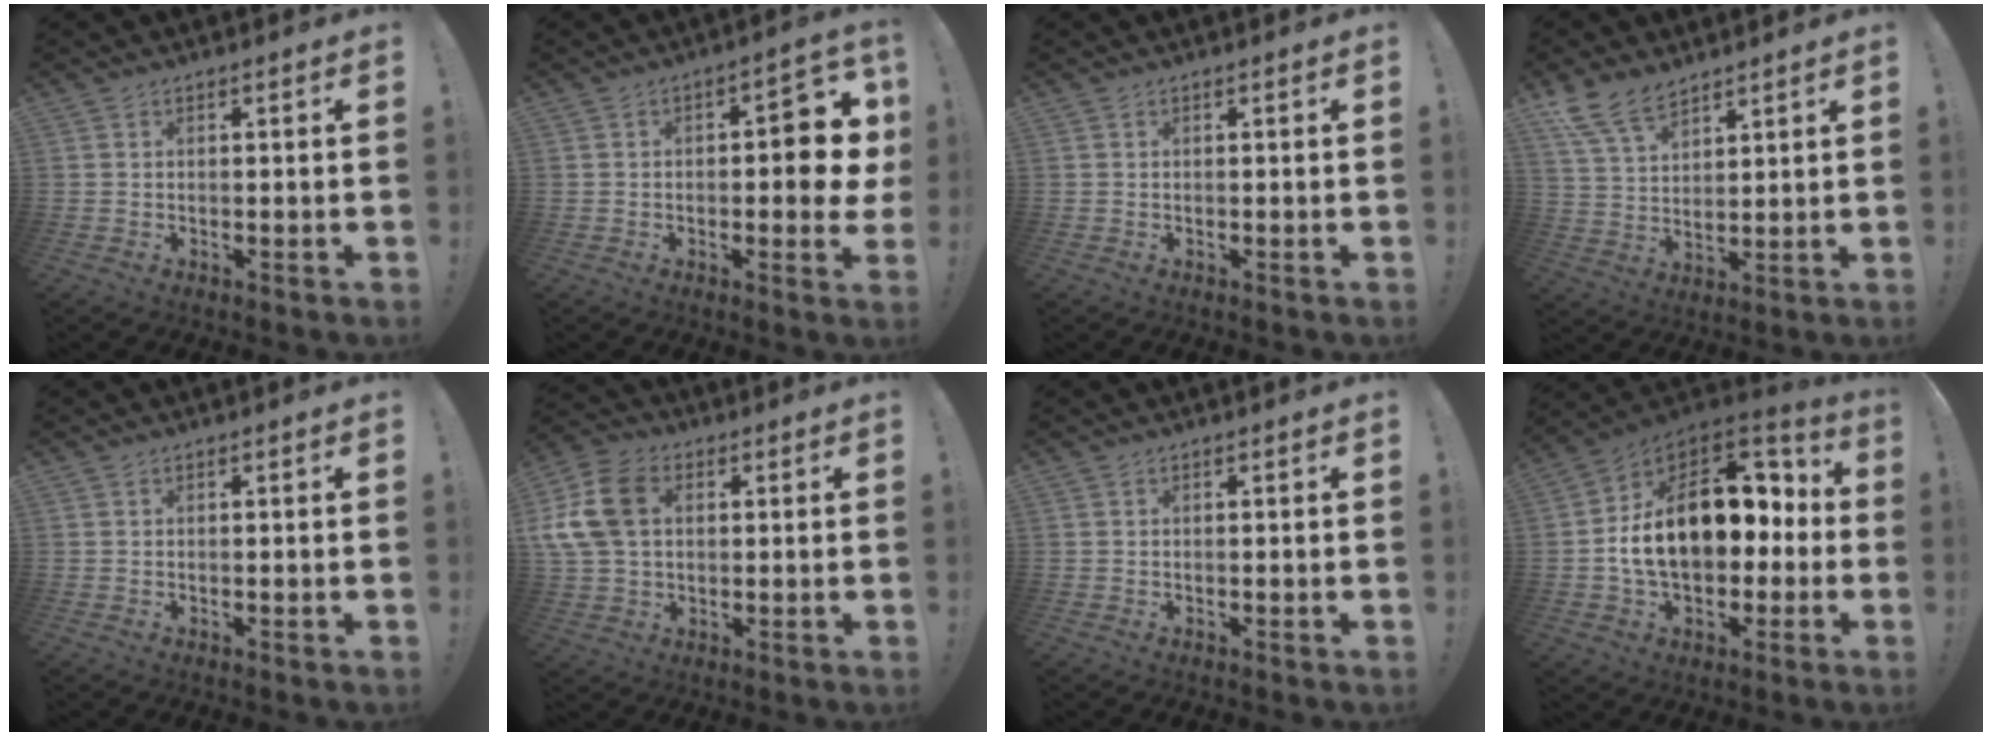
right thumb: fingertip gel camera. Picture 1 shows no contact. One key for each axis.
{"total": 9.2, "fx": 0.0, "fy": 4.3, "fz": 8.1, "tx": -0.080, "ty": 0.000, "tz": -0.004}
{"total": 0.0}
{"total": 10.9, "fx": 8.4, "fy": 5.3, "fz": 4.7, "tx": -0.100, "ty": -0.041, "tz": 0.166}
{"total": 0.0}
{"total": 15.1, "fx": 3.3, "fy": 11.0, "fz": 9.7, "tx": -0.203, "ty": 0.006, "tz": 0.068}
{"total": 0.0}
{"total": 22.7, "fx": 1.4, "fy": 14.7, "fz": 17.3, "tx": -0.269, "ty": 0.013, "tz": 0.045}